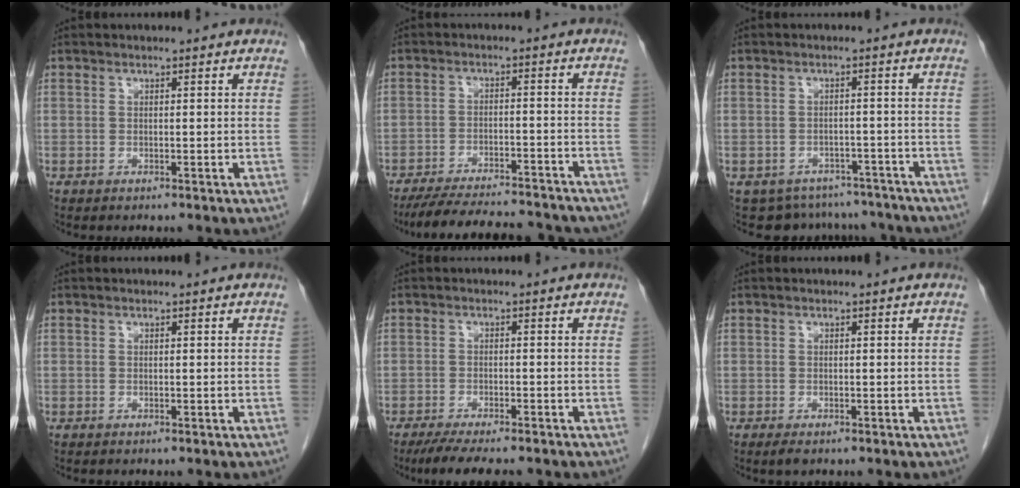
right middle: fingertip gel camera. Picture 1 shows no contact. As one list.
[{"total": 18.8, "force": [-16.8, 3.5, 7.6], "torque": [-0.127, -0.014, -0.228]}, {"total": 10.1, "force": [-8.9, 4.7, 0.7], "torque": [-0.003, 0.019, -0.098]}, {"total": 0.0}, {"total": 7.7, "force": [-6.4, 1.3, 4.1], "torque": [-0.063, -0.016, -0.098]}, {"total": 1.3, "force": [-0.8, 0.5, 0.9], "torque": [-0.015, -0.002, -0.010]}]